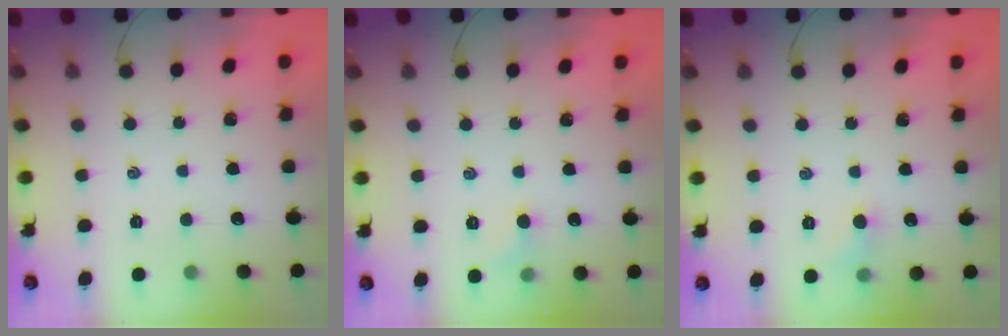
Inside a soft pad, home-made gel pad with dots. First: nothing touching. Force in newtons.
{"total": 4.4, "press": 4.1, "slide": 1.5}
{"total": 3.1, "press": 2.9, "slide": 1.1}